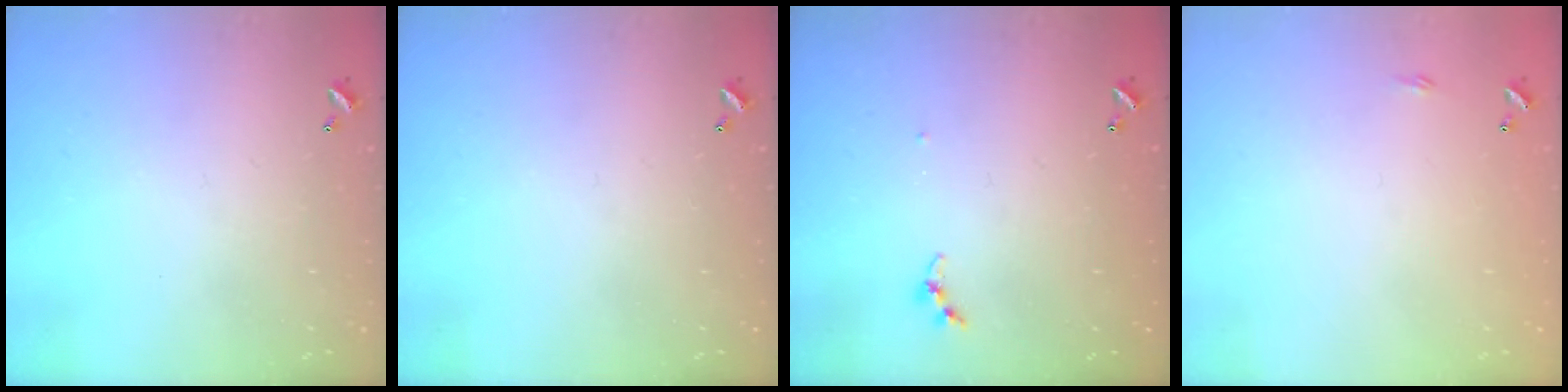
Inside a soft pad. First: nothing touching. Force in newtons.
{"total": 0.0}
{"total": 3.5, "press": 3.4, "slide": 0.4}
{"total": 2.2, "press": 2.1, "slide": 0.4}